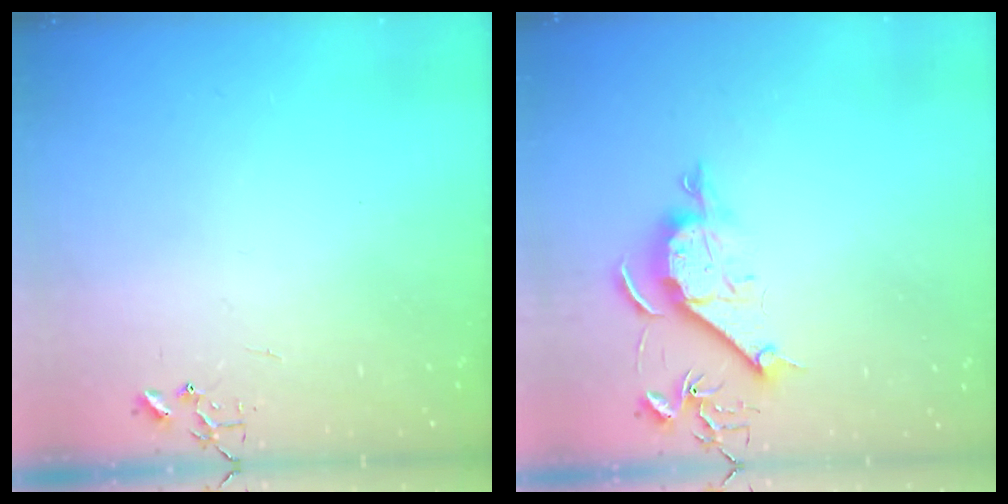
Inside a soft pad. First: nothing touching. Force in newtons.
{"total": 10.4, "press": 10.4, "slide": 0.9}